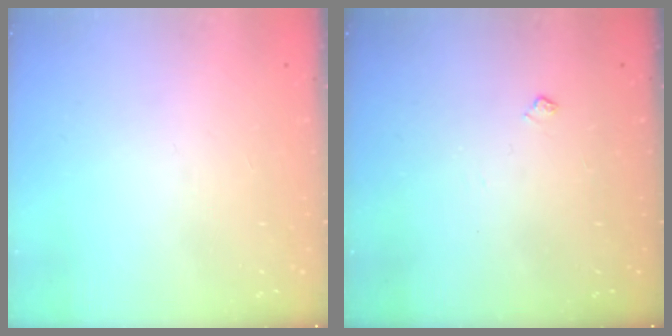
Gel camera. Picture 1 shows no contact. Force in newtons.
{"total": 3.9, "press": 3.8, "slide": 0.6}